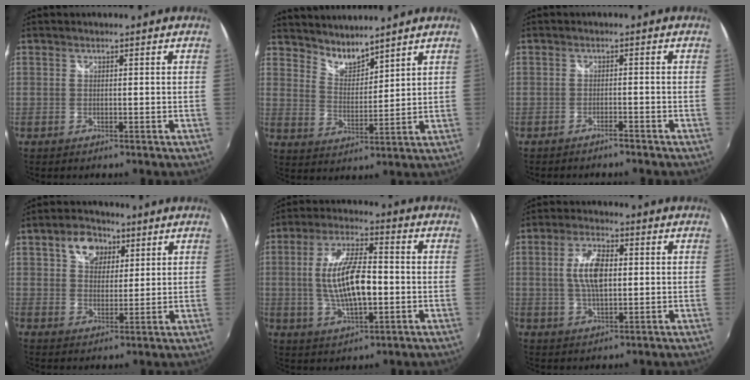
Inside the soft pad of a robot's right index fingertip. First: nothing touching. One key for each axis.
{"total": 5.8, "fx": 5.5, "fy": 1.0, "fz": 1.4, "tx": -0.019, "ty": -0.005, "tz": 0.102}
{"total": 1.9, "fx": -1.8, "fy": 0.3, "fz": 0.6, "tx": -0.021, "ty": -0.002, "tz": -0.030}
{"total": 7.5, "fx": 3.6, "fy": 5.3, "fz": 4.0, "tx": -0.065, "ty": 0.020, "tz": 0.060}
{"total": 13.1, "fx": -1.1, "fy": 4.5, "fz": 12.2, "tx": -0.240, "ty": 0.001, "tz": -0.014}
{"total": 8.1, "fx": 0.7, "fy": 3.6, "fz": 7.2, "tx": -0.139, "ty": 0.007, "tz": 0.014}